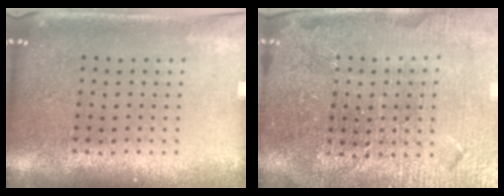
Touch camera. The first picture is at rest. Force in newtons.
{"total": 4.1, "press": 3.9, "slide": 1.2}